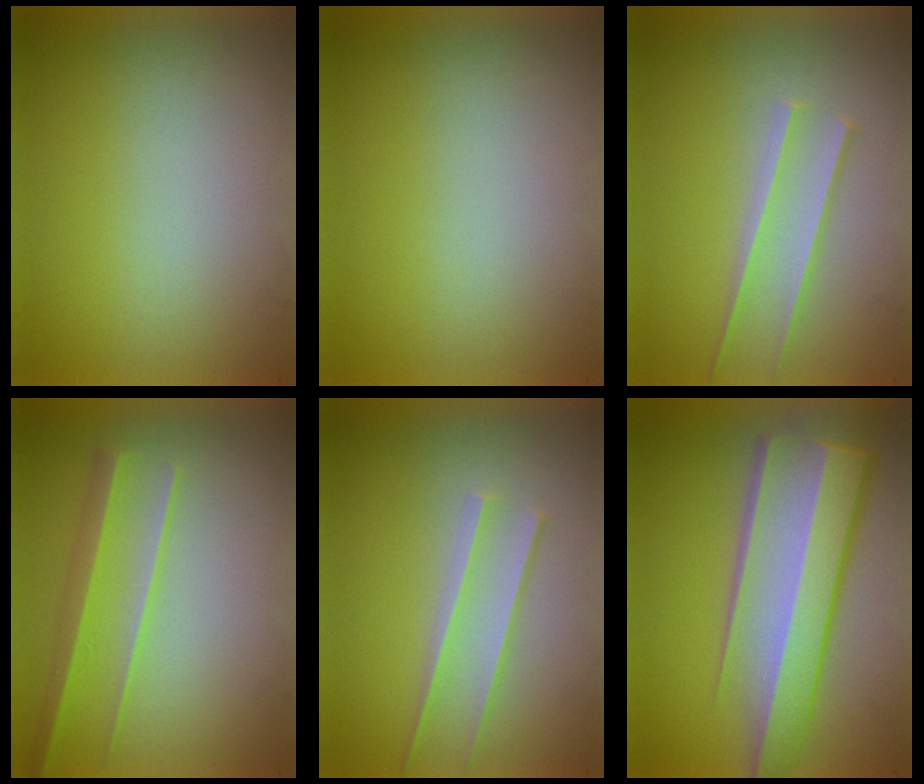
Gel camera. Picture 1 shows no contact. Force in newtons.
{"total": 0.0}
{"total": 1.6}
{"total": 2.2}
{"total": 1.7}
{"total": 8.8}